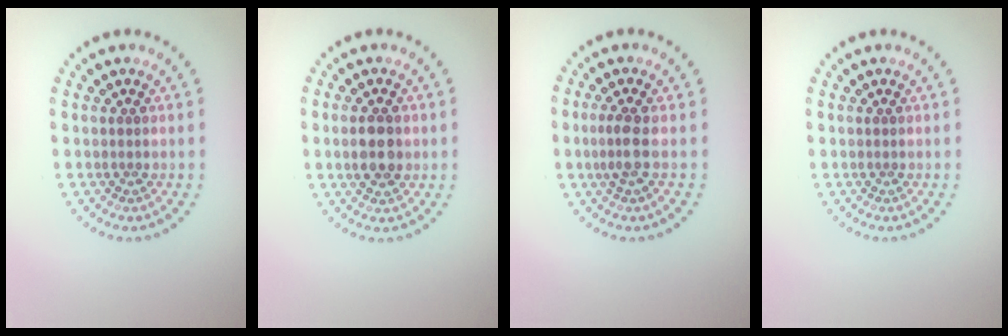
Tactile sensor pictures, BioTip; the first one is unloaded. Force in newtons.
{"total": 3.2, "press": 3.2, "slide": 0.0}
{"total": 1.9, "press": 1.6, "slide": 1.0}
{"total": 0.0}